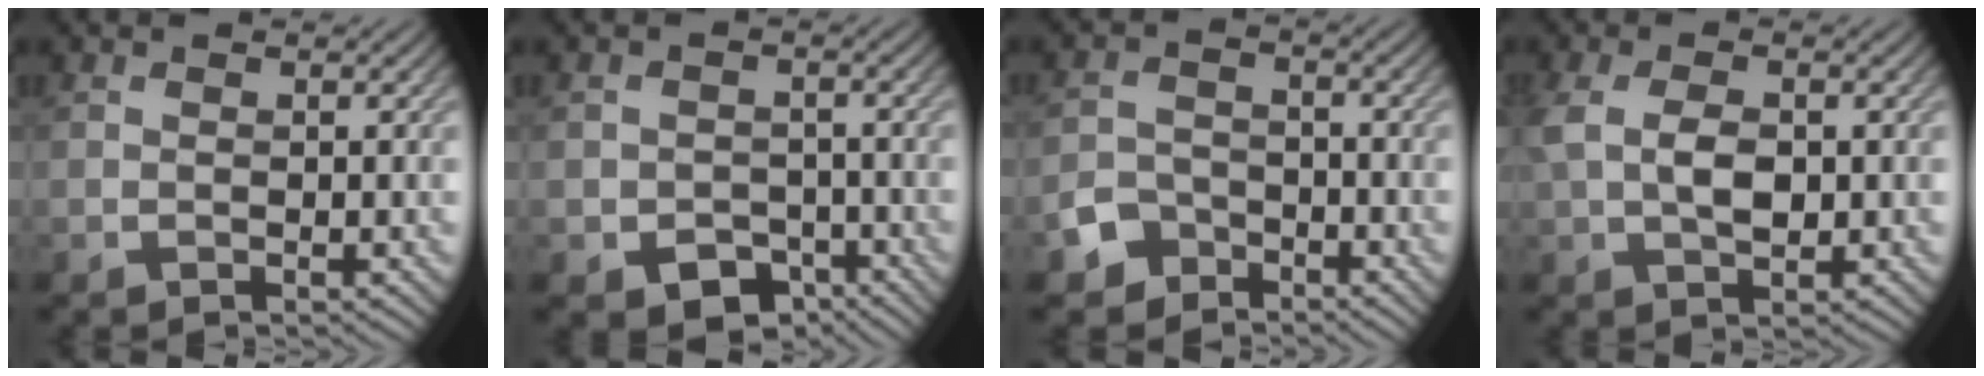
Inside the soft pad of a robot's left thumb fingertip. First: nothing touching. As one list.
[{"total": 5.0, "force": [-2.8, 3.5, 2.2], "torque": [-0.034, -0.015, -0.046]}, {"total": 4.1, "force": [-3.2, 2.5, 0.9], "torque": [-0.022, 0.001, -0.070]}, {"total": 4.3, "force": [0.4, 2.4, 3.6], "torque": [-0.087, 0.000, 0.009]}]